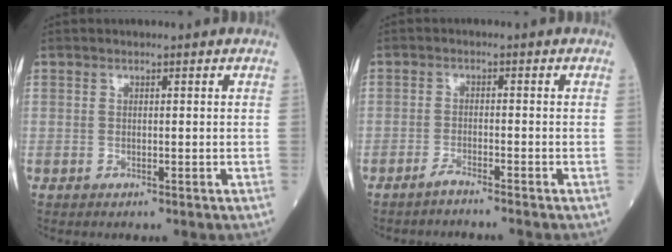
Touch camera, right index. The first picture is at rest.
{"total": 1.9, "force": [-1.8, -0.4, 0.5], "torque": [-0.013, -0.002, -0.034]}